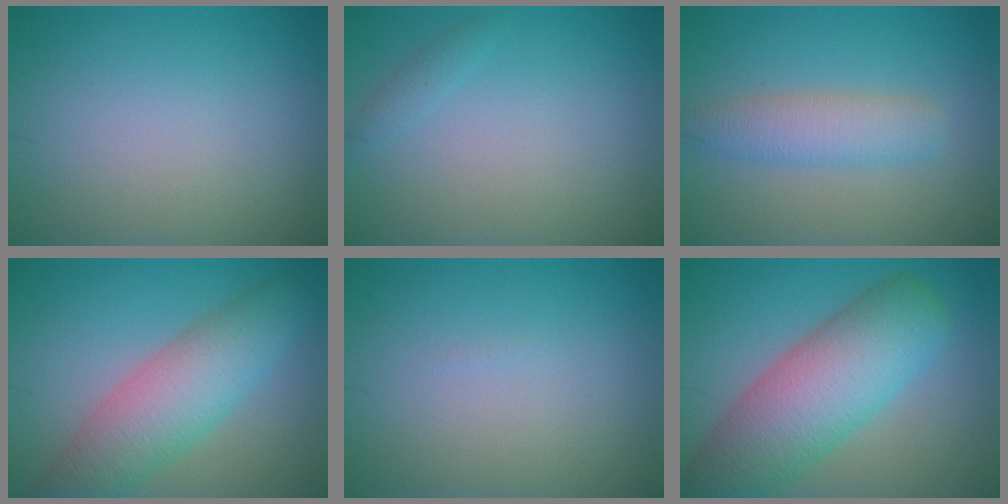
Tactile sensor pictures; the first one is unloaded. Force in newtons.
{"total": 0.8, "press": 0.8, "slide": 0.0}
{"total": 3.5, "press": 3.5, "slide": 0.2}
{"total": 6.7, "press": 6.7, "slide": 0.3}
{"total": 0.0}
{"total": 9.5, "press": 9.5, "slide": 0.5}